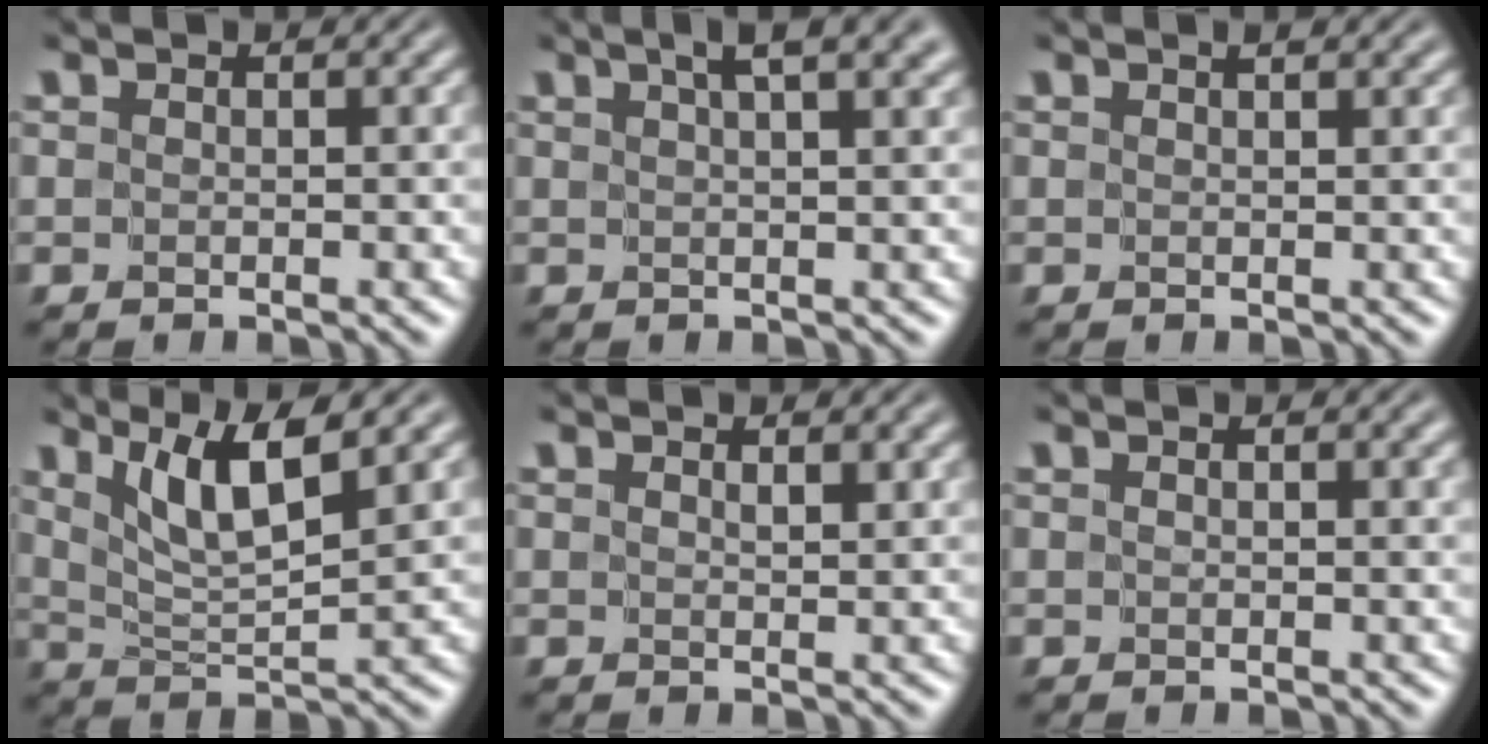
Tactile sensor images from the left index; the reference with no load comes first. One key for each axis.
{"total": 5.9, "fx": 3.8, "fy": 1.8, "fz": 4.1, "tx": -0.035, "ty": 0.022, "tz": 0.033}
{"total": 2.4, "fx": 1.7, "fy": 0.8, "fz": 1.6, "tx": -0.004, "ty": -0.001, "tz": 0.008}
{"total": 5.5, "fx": 3.1, "fy": 1.0, "fz": 4.4, "tx": -0.079, "ty": -0.005, "tz": 0.057}
{"total": 1.2, "fx": 0.9, "fy": 0.1, "fz": 0.7, "tx": -0.005, "ty": -0.005, "tz": 0.018}
{"total": 1.9, "fx": 1.0, "fy": 0.4, "fz": 1.6, "tx": -0.016, "ty": -0.001, "tz": 0.012}